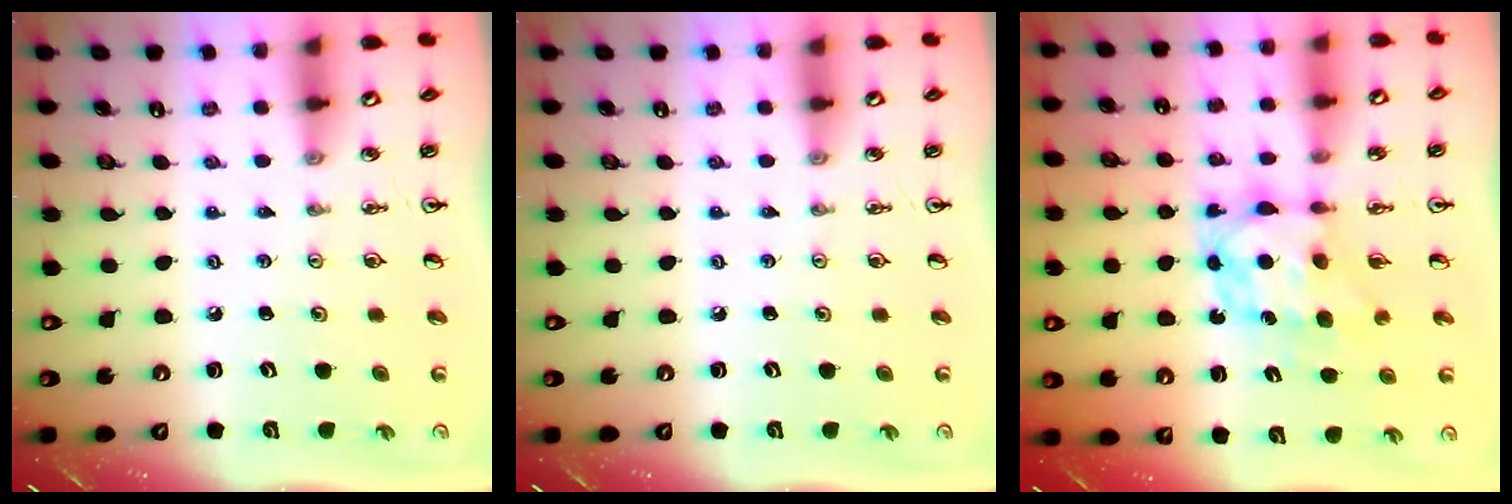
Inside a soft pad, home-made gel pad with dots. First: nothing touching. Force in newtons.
{"total": 0.0}
{"total": 7.2, "press": 7.2, "slide": 0.6}